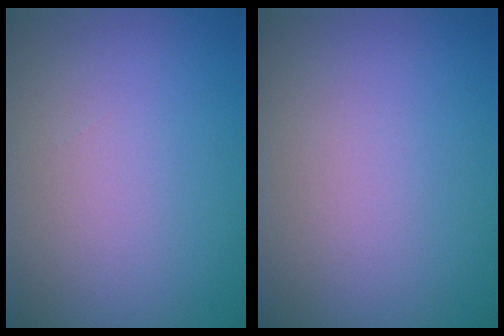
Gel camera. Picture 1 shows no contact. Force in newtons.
{"total": 0.0}